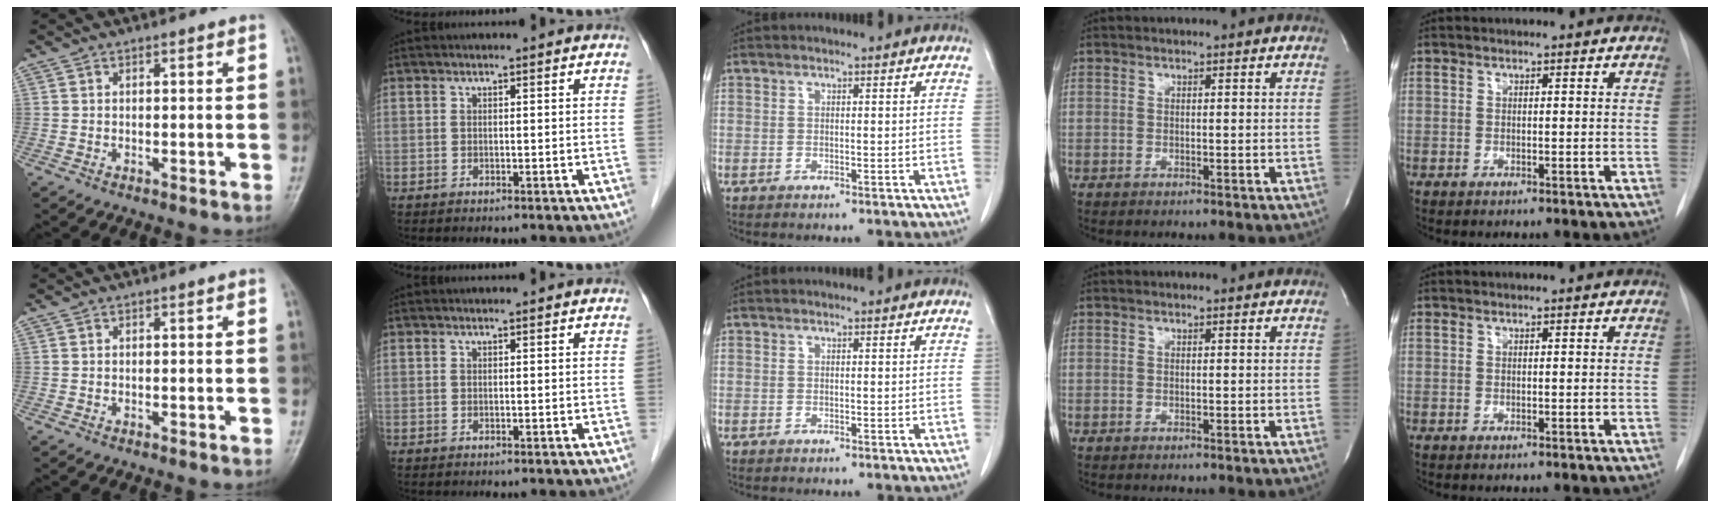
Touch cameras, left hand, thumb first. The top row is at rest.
{}